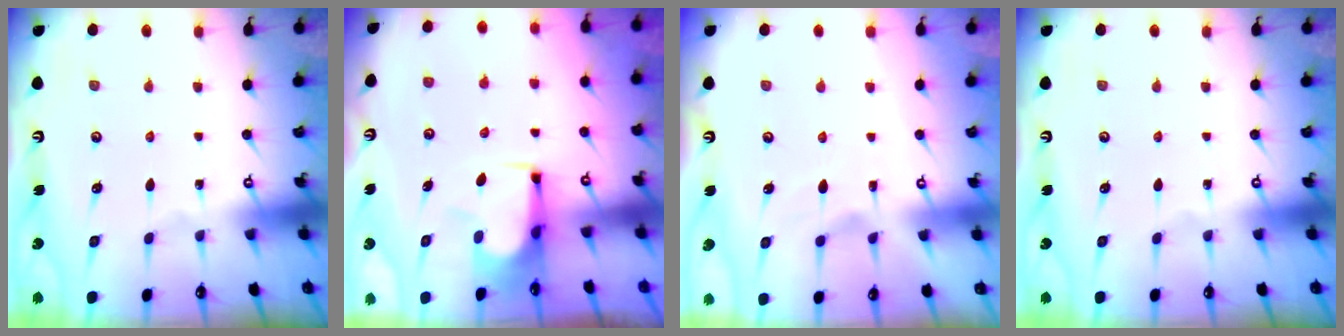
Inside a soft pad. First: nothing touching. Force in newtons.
{"total": 0.6, "press": 0.3, "slide": 0.5}
{"total": 1.7, "press": 1.2, "slide": 1.2}
{"total": 0.0}